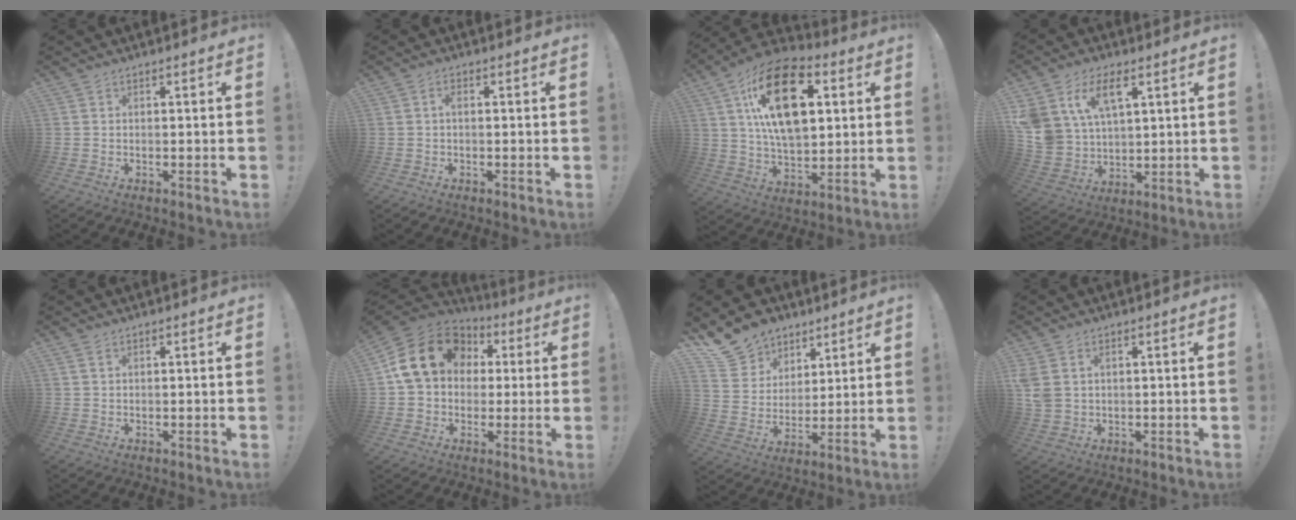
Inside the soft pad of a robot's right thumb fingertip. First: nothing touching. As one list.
[{"total": 1.4, "force": [-0.2, 0.5, 1.3], "torque": [-0.028, 0.006, -0.005]}, {"total": 23.9, "force": [7.6, 14.0, 17.9], "torque": [-0.289, -0.020, 0.130]}, {"total": 13.2, "force": [7.0, 8.3, 7.5], "torque": [-0.149, -0.034, 0.133]}, {"total": 1.1, "force": [0.6, 0.5, 0.8], "torque": [-0.014, 0.000, 0.011]}, {"total": 18.9, "force": [5.6, 14.1, 11.2], "torque": [-0.187, -0.004, 0.107]}, {"total": 12.1, "force": [8.5, 8.4, 1.9], "torque": [-0.045, -0.062, 0.169]}, {"total": 4.8, "force": [1.9, 3.5, 2.7], "torque": [-0.054, -0.008, 0.034]}]